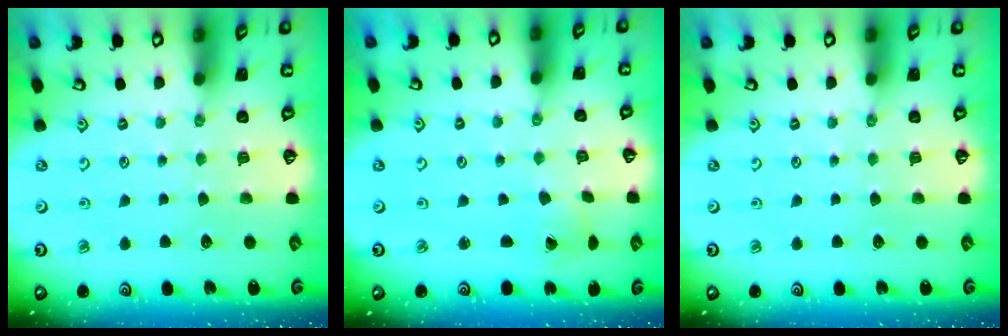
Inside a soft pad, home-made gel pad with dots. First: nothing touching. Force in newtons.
{"total": 1.2, "press": 1.2, "slide": 0.1}
{"total": 0.0}